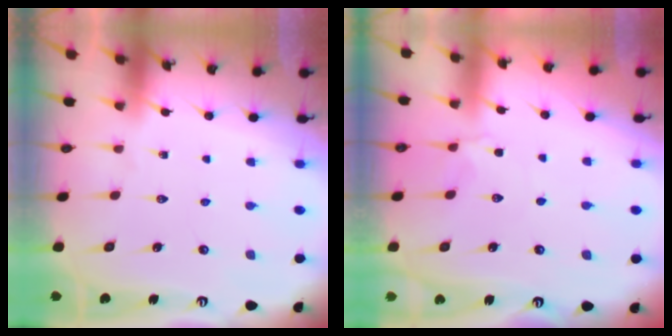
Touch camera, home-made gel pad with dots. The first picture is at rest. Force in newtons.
{"total": 2.1, "press": 2.0, "slide": 0.8}